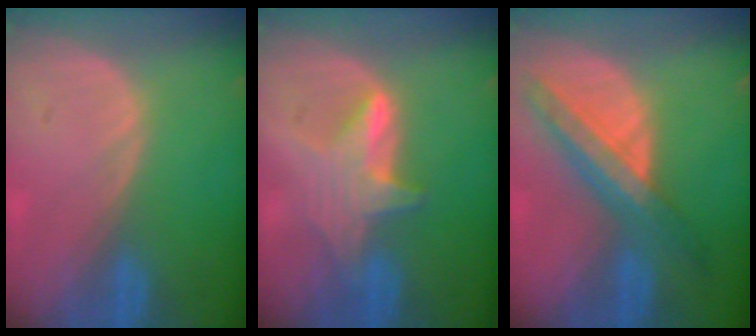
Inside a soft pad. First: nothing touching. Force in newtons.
{"total": 5.6, "press": 5.6, "slide": 0.4}
{"total": 8.8, "press": 7.6, "slide": 4.4}